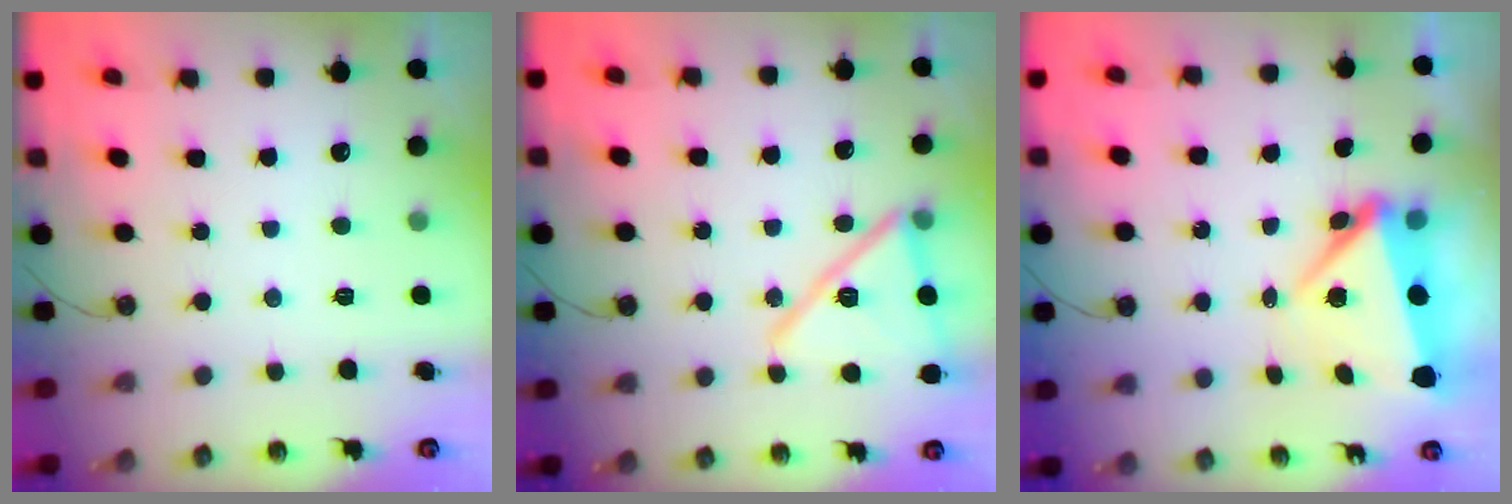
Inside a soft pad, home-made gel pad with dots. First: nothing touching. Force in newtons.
{"total": 17.1, "press": 16.5, "slide": 4.5}
{"total": 6.3, "press": 6.2, "slide": 0.7}